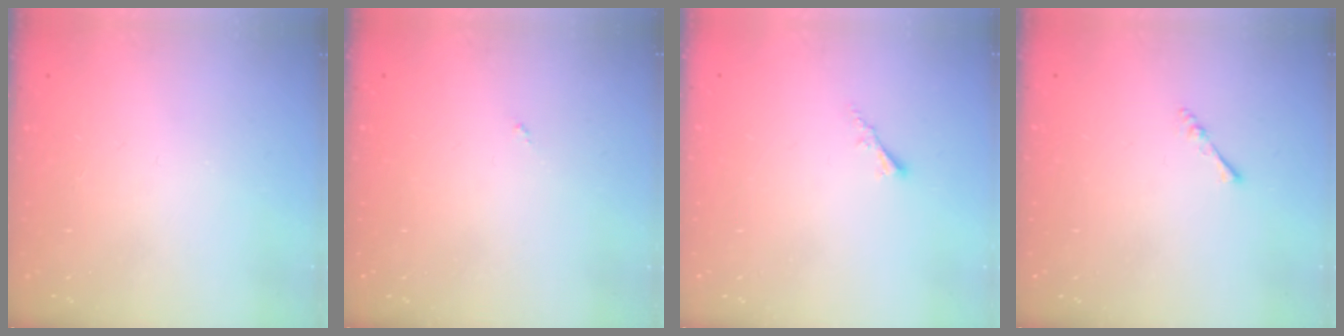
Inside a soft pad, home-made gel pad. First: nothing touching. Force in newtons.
{"total": 0.0}
{"total": 1.8, "press": 1.7, "slide": 0.5}
{"total": 2.4, "press": 2.3, "slide": 0.5}